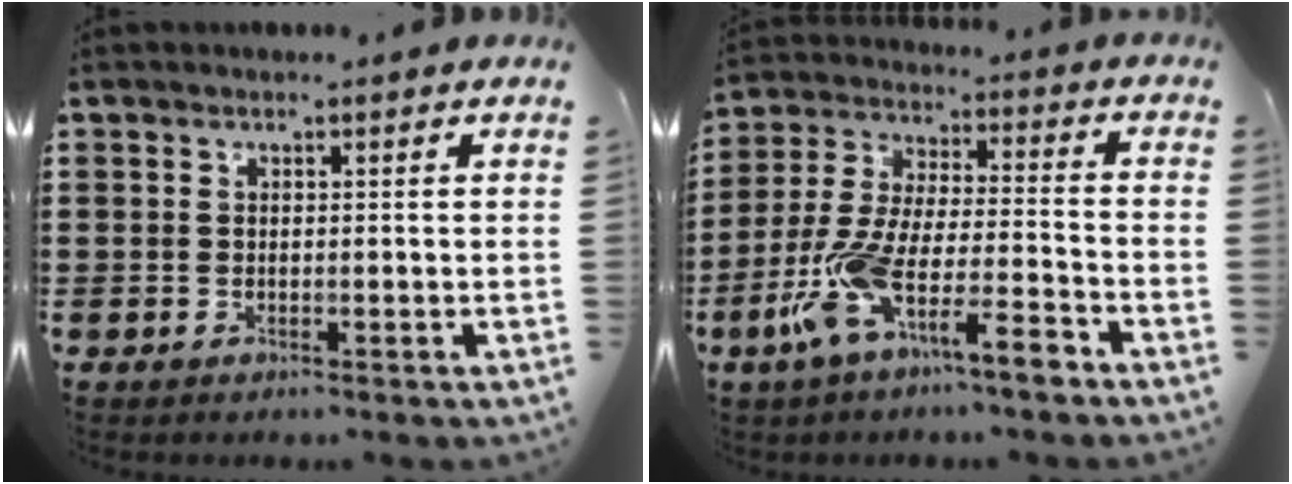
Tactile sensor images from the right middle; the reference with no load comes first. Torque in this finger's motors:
{"motor_torque": [1.83, -0.31, 0.54, 0.21]}